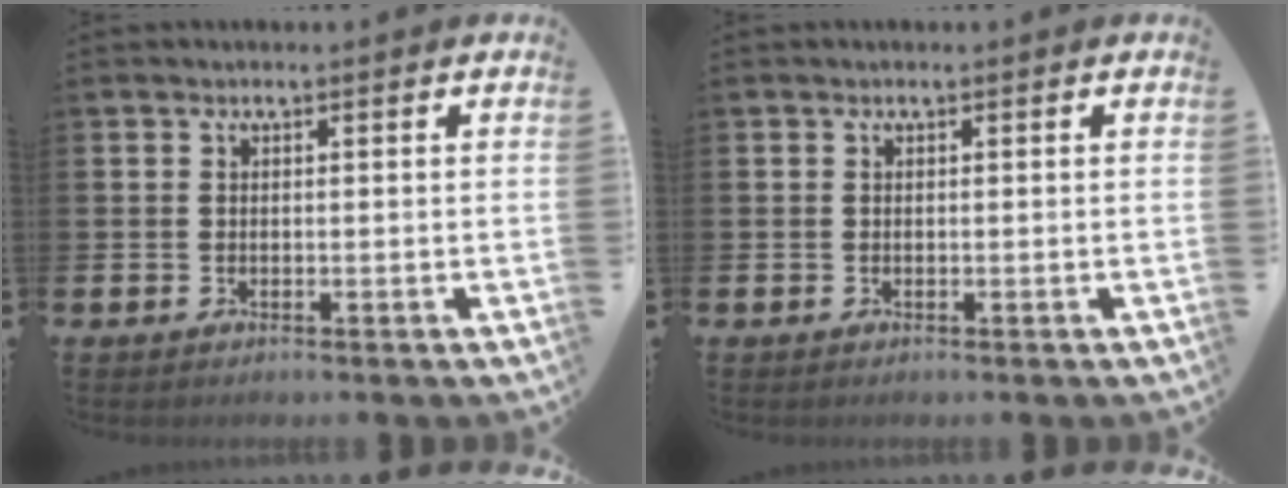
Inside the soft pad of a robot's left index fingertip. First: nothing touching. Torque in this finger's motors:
{"motor_torque": [0.00, 0.00, 0.00, 0.00]}